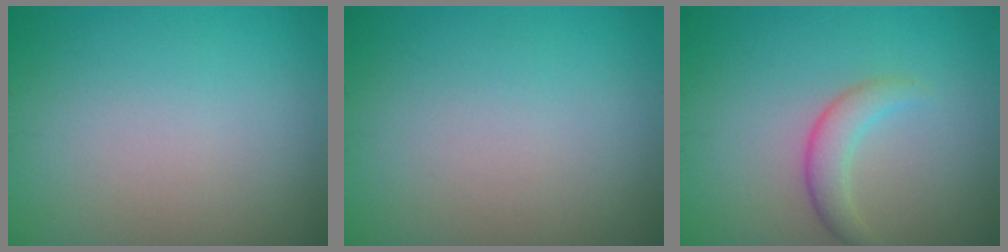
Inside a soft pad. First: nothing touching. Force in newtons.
{"total": 0.0}
{"total": 2.4, "press": 2.4, "slide": 0.1}